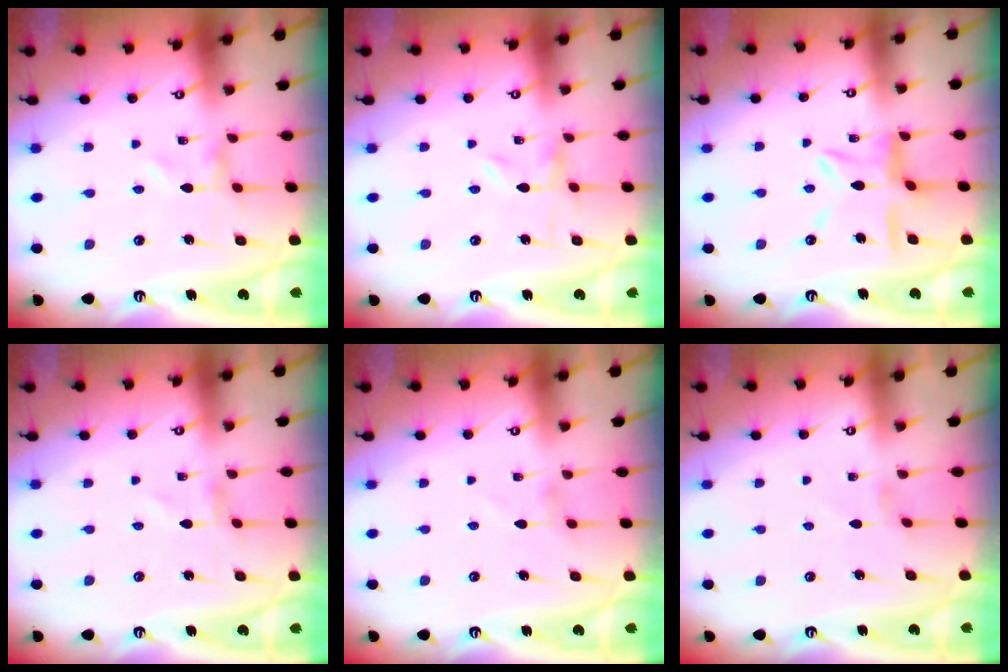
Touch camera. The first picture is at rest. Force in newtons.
{"total": 0.0}
{"total": 10.8, "press": 10.7, "slide": 0.9}
{"total": 1.0, "press": 1.0, "slide": 0.1}
{"total": 1.5, "press": 1.5, "slide": 0.4}
{"total": 0.5, "press": 0.5, "slide": 0.2}